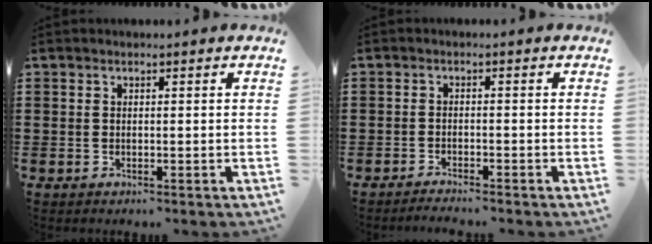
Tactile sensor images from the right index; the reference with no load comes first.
{"total": 1.6, "force": [-1.6, -0.1, 0.1], "torque": [-0.006, 0.002, -0.033]}